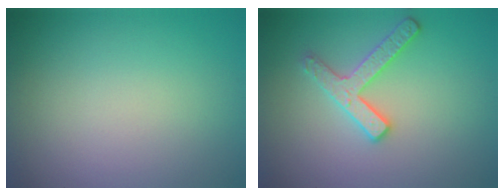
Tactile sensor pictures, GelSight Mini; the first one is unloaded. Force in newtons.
{"total": 2.9, "press": 2.8, "slide": 0.6}